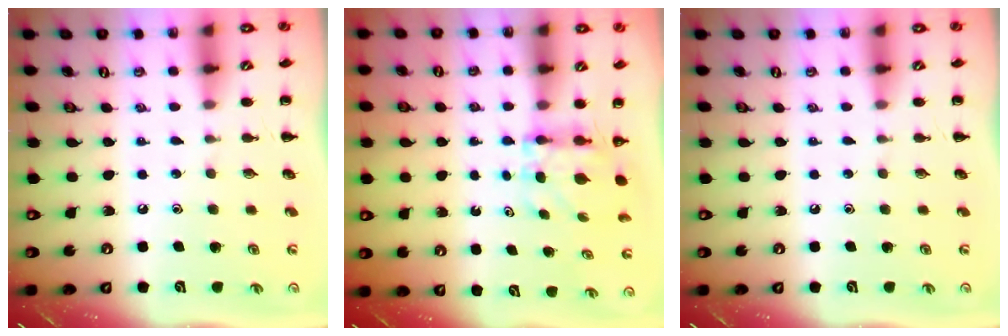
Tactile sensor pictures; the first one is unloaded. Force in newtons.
{"total": 6.0, "press": 5.9, "slide": 0.8}
{"total": 0.0}